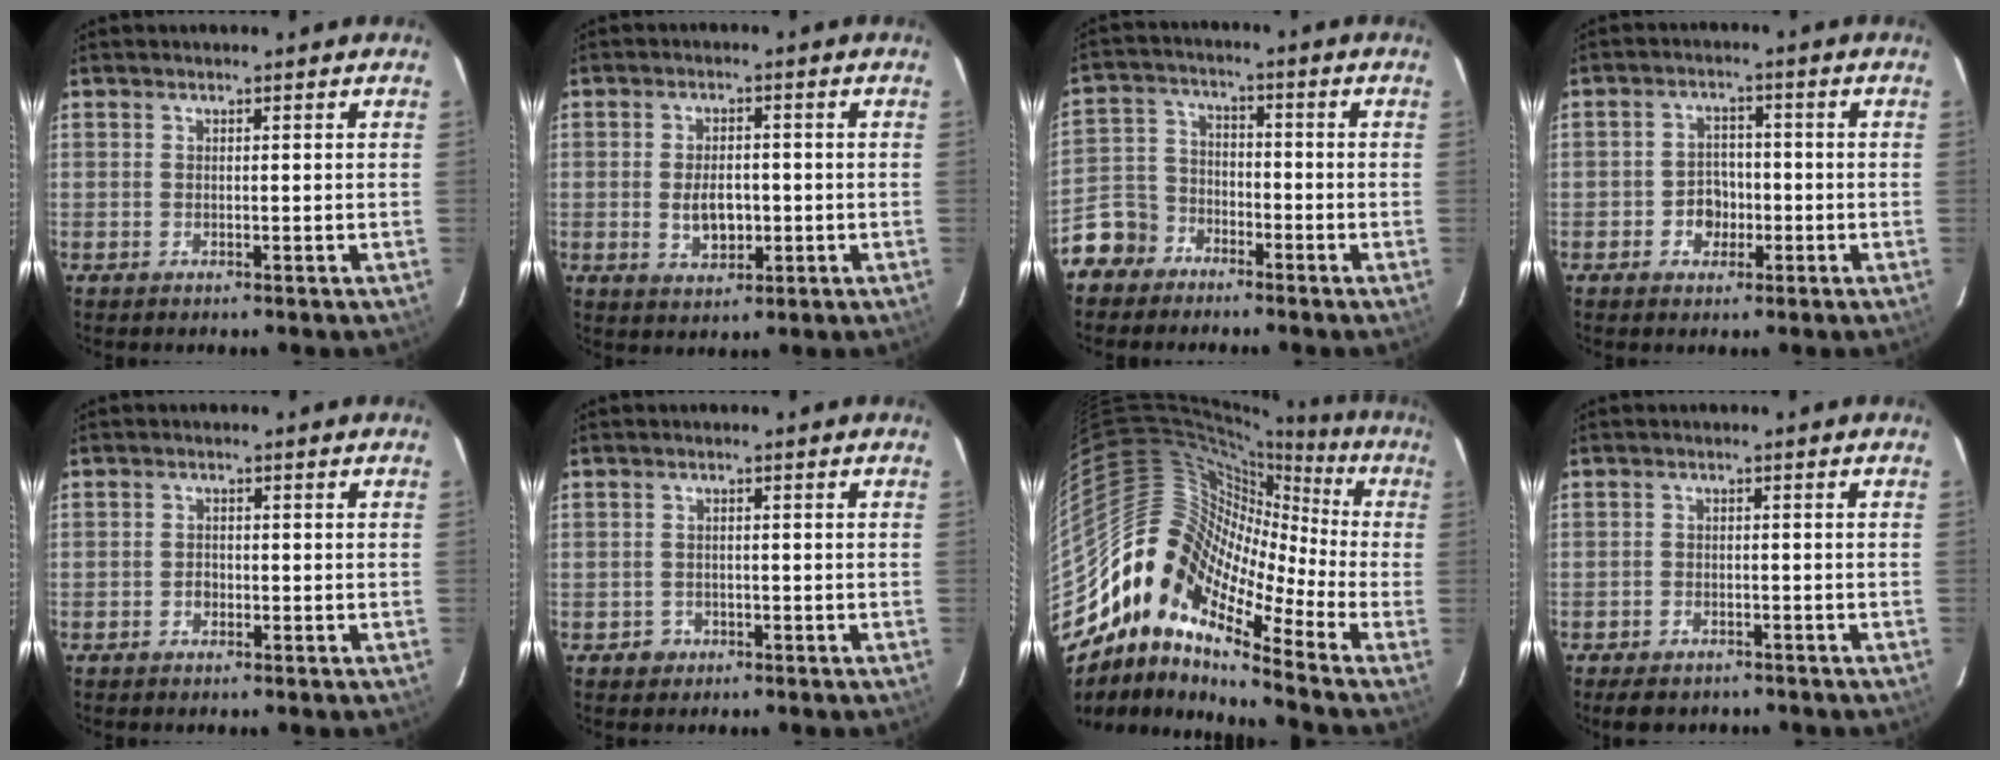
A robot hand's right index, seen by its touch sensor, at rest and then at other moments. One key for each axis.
{"total": 5.7, "fx": -0.9, "fy": 3.6, "fz": 4.4, "tx": -0.082, "ty": -0.004, "tz": -0.007}
{"total": 6.8, "fx": -4.5, "fy": 5.1, "fz": 0.4, "tx": -0.024, "ty": 0.027, "tz": -0.092}
{"total": 4.5, "fx": -1.7, "fy": 3.9, "fz": 1.6, "tx": -0.035, "ty": 0.012, "tz": -0.020}
{"total": 1.5, "fx": -0.7, "fy": 1.2, "fz": 0.5, "tx": -0.010, "ty": 0.003, "tz": -0.010}
{"total": 3.4, "fx": -1.4, "fy": 3.1, "fz": 0.1, "tx": -0.008, "ty": 0.012, "tz": -0.020}
{"total": 11.9, "fx": -6.1, "fy": 6.9, "fz": 7.5, "tx": -0.096, "ty": 0.015, "tz": -0.145}
{"total": 5.6, "fx": -4.5, "fy": 2.8, "fz": 1.9, "tx": -0.050, "ty": -0.002, "tz": -0.064}